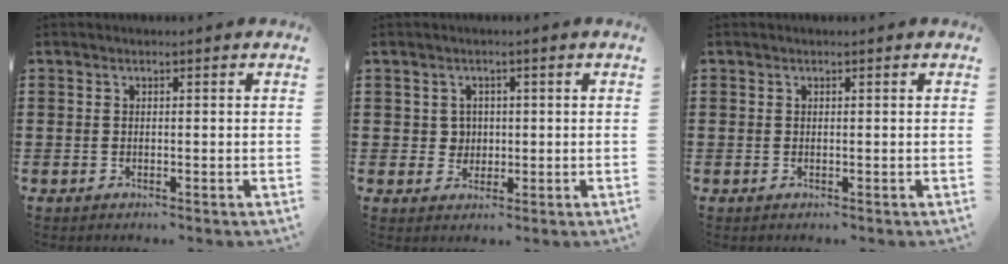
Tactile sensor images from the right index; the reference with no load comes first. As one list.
[{"total": 2.4, "force": [0.2, 2.3, 0.7], "torque": [-0.023, 0.009, 0.002]}, {"total": 0.0}]